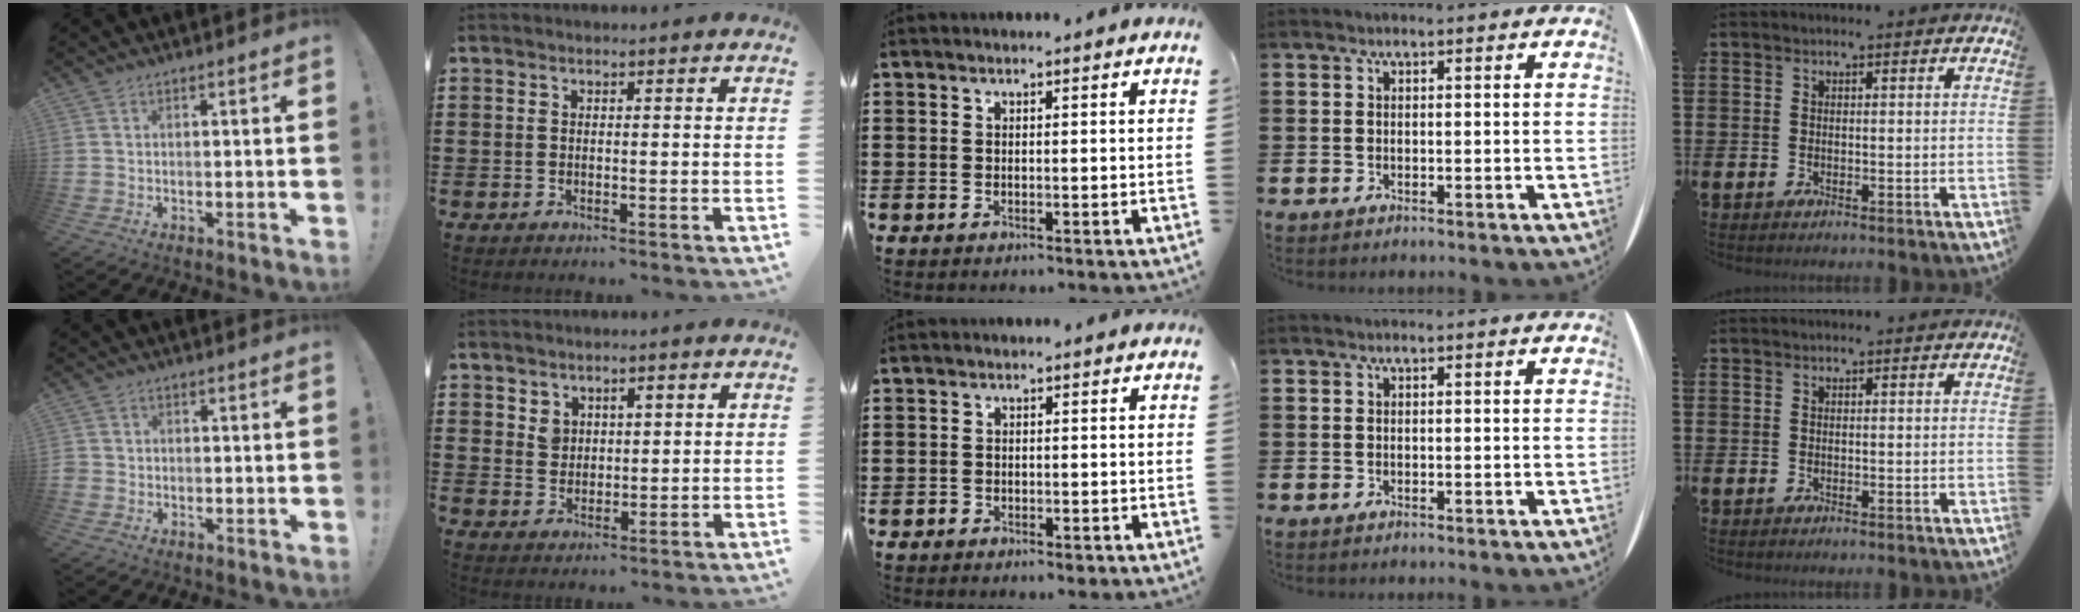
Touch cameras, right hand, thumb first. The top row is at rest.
{"thumb": {"total": 1.7, "force": [-0.9, 1.4, 0.6], "torque": [-0.014, 0.008, -0.015]}, "index": {"total": 2.4, "force": [1.4, 1.8, 0.8], "torque": [-0.023, 0.007, 0.025]}, "middle": {"total": 1.1, "force": [-0.9, 0.6, 0.4], "torque": [-0.009, -0.001, -0.017]}}